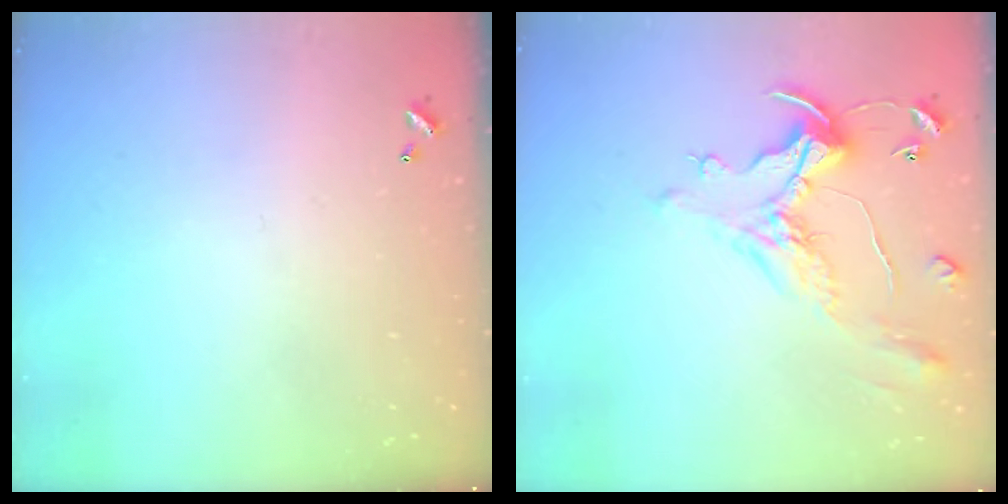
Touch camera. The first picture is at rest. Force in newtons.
{"total": 1.7, "press": 1.2, "slide": 1.1}